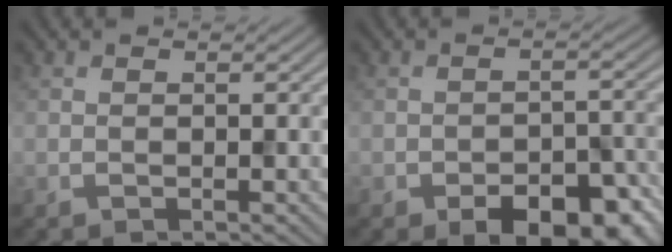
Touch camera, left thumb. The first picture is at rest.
{"total": 8.9, "force": [-5.4, 4.2, 5.7], "torque": [-0.079, -0.010, -0.071]}